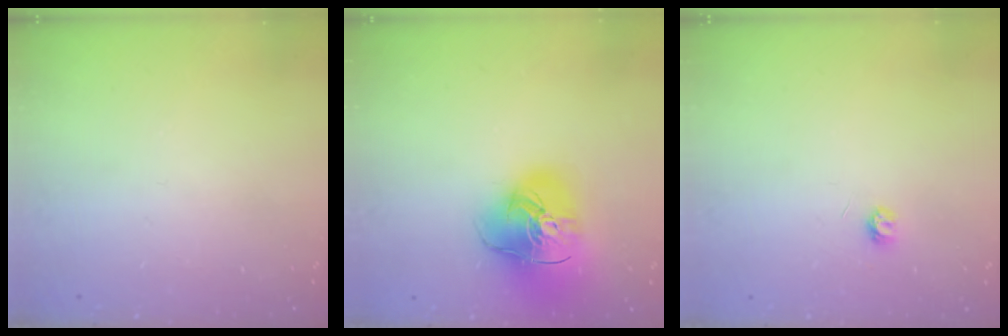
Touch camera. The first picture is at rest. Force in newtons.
{"total": 19.5, "press": 19.4, "slide": 2.3}
{"total": 3.3, "press": 3.3, "slide": 0.2}